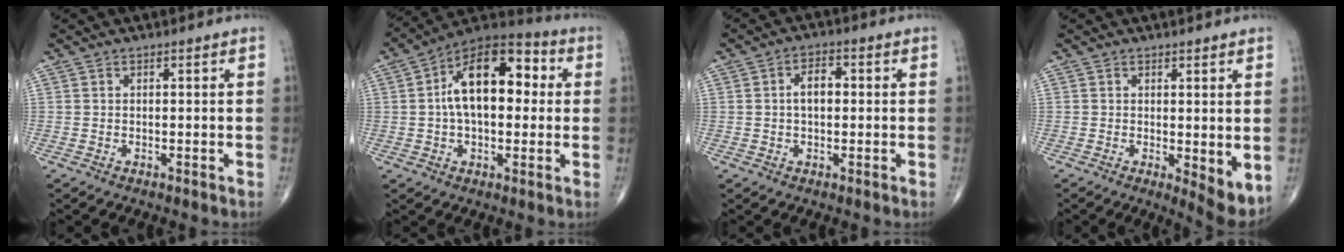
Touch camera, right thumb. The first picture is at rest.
{"total": 16.8, "force": [2.2, 9.3, 13.8], "torque": [-0.199, 0.034, 0.025]}
{"total": 4.2, "force": [0.2, 2.5, 3.4], "torque": [-0.054, 0.012, -0.001]}
{"total": 5.6, "force": [-0.1, 1.9, 5.3], "torque": [-0.068, -0.016, 0.002]}